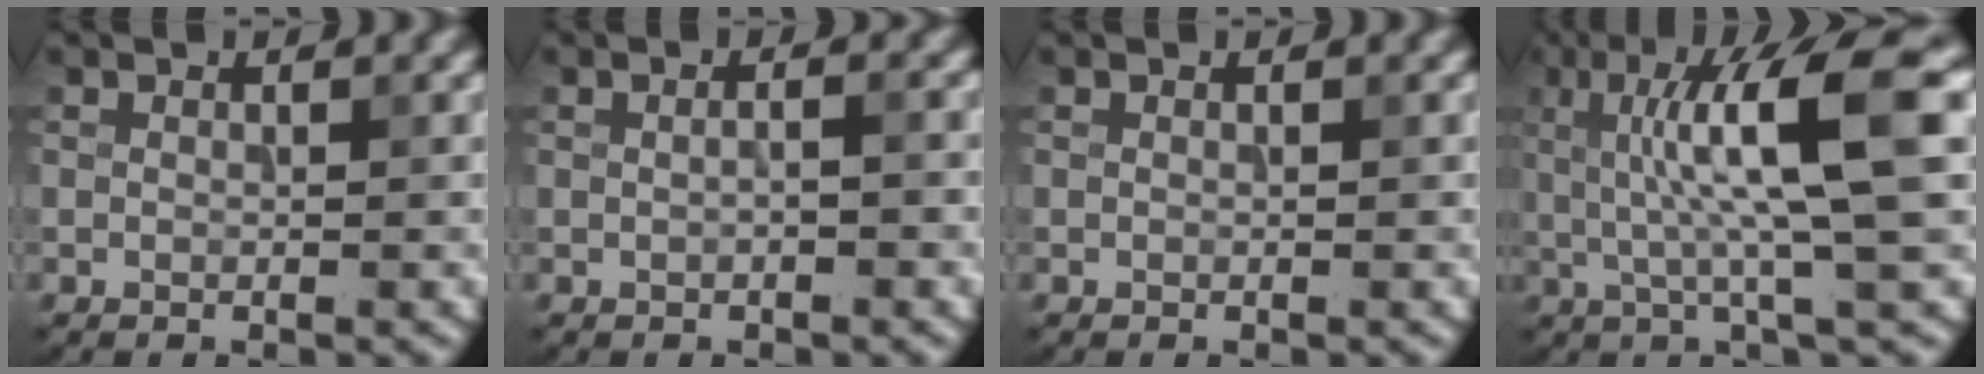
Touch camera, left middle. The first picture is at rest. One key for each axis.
{"total": 1.9, "fx": 0.3, "fy": 0.9, "fz": 1.7, "tx": -0.010, "ty": 0.011, "tz": -0.012}
{"total": 0.0}
{"total": 10.4, "fx": 1.7, "fy": 1.8, "fz": 10.1, "tx": -0.155, "ty": 0.009, "tz": 0.033}